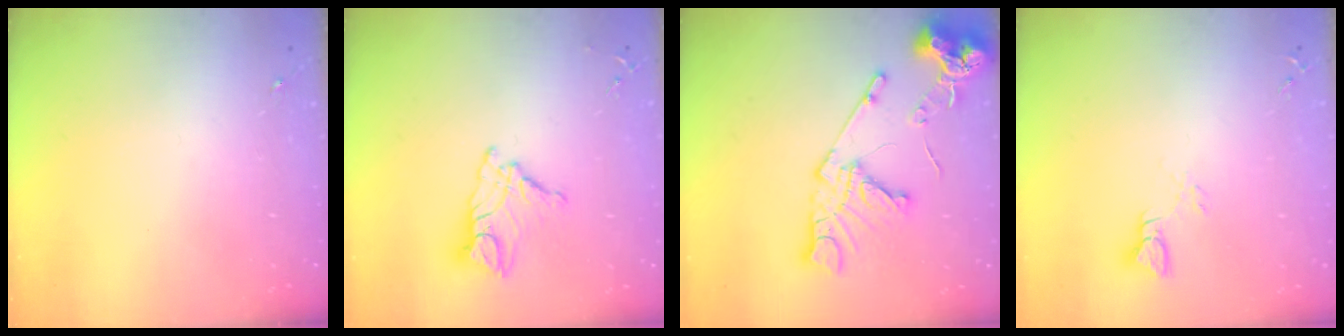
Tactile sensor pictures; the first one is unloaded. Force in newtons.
{"total": 11.3, "press": 11.2, "slide": 1.1}
{"total": 16.4, "press": 16.3, "slide": 1.9}
{"total": 2.8, "press": 2.8, "slide": 0.2}